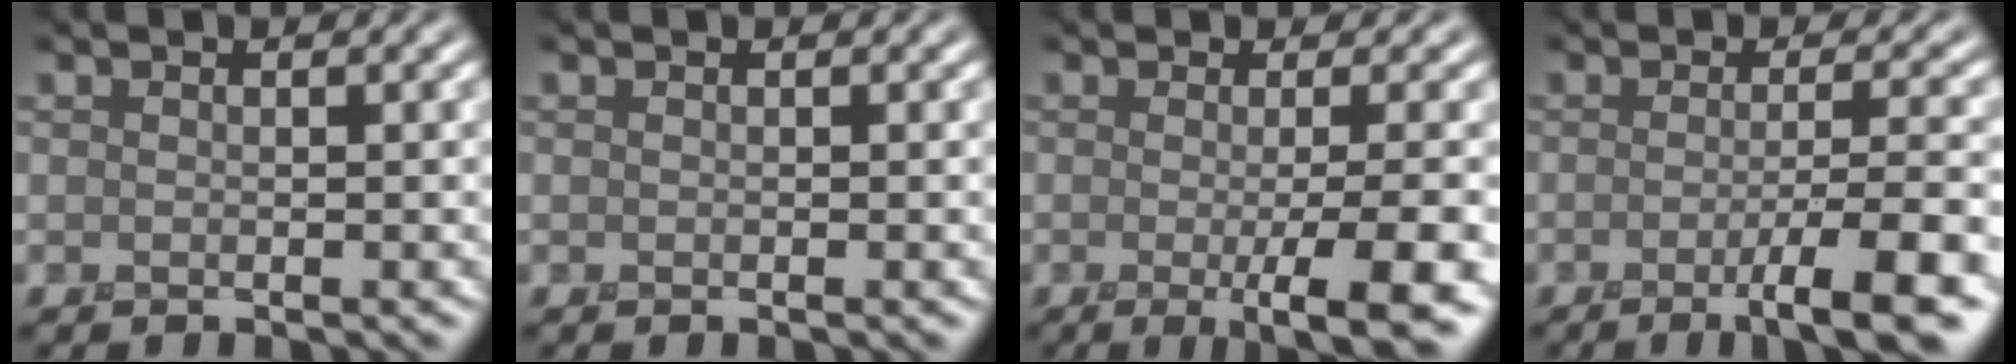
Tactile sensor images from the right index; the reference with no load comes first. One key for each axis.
{"total": 0.0}
{"total": 6.4, "fx": -1.9, "fy": 1.2, "fz": 6.0, "tx": -0.079, "ty": -0.014, "tz": -0.026}
{"total": 6.2, "fx": -2.6, "fy": 0.9, "fz": 5.6, "tx": -0.078, "ty": -0.004, "tz": -0.043}